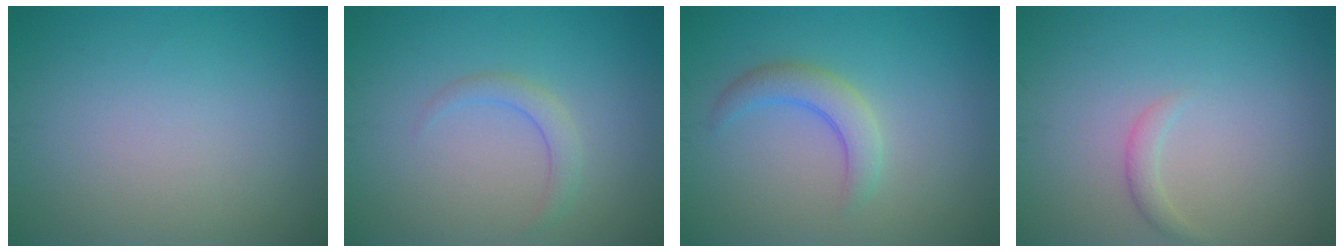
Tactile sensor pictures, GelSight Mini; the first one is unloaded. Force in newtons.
{"total": 1.6, "press": 1.6, "slide": 0.1}
{"total": 2.7, "press": 2.7, "slide": 0.2}
{"total": 1.1, "press": 1.1, "slide": 0.1}